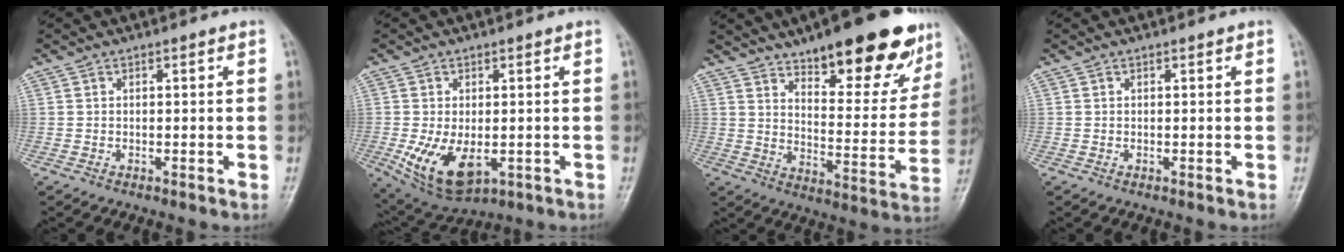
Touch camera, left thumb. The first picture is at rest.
{"total": 9.8, "force": [-1.9, 5.7, 7.7], "torque": [-0.135, -0.016, -0.016]}
{"total": 22.1, "force": [14.7, 7.8, 14.4], "torque": [-0.146, -0.067, 0.214]}
{"total": 0.0}